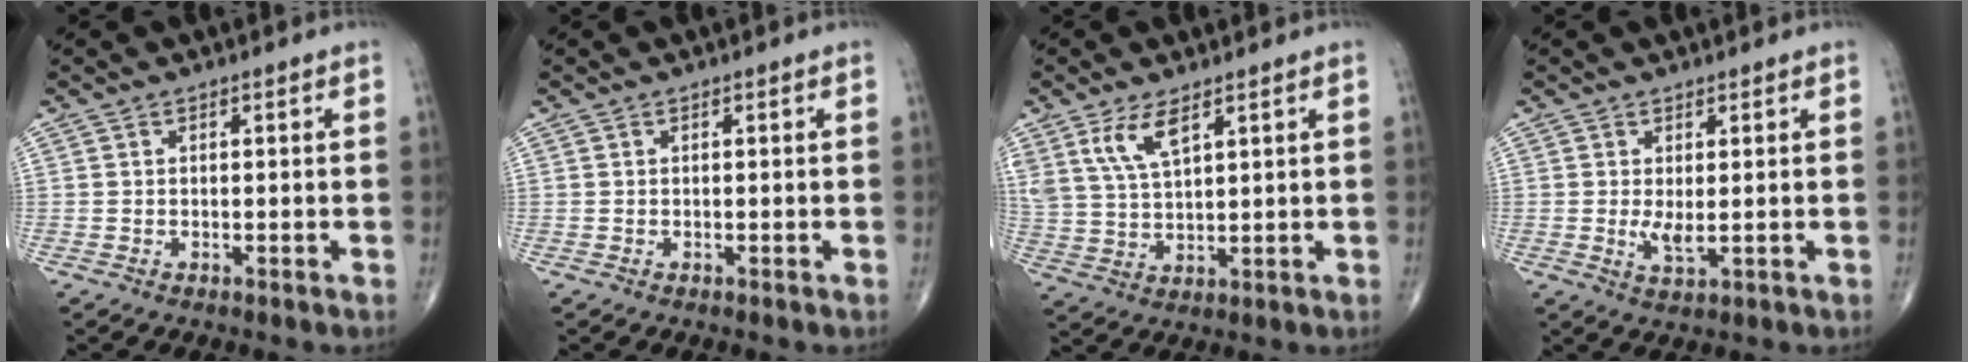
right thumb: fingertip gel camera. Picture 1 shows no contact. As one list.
[{"total": 0.0}, {"total": 7.1, "force": [4.1, 2.8, 5.1], "torque": [-0.100, -0.017, 0.089]}, {"total": 2.7, "force": [0.1, 1.0, 2.5], "torque": [-0.052, -0.010, 0.010]}]